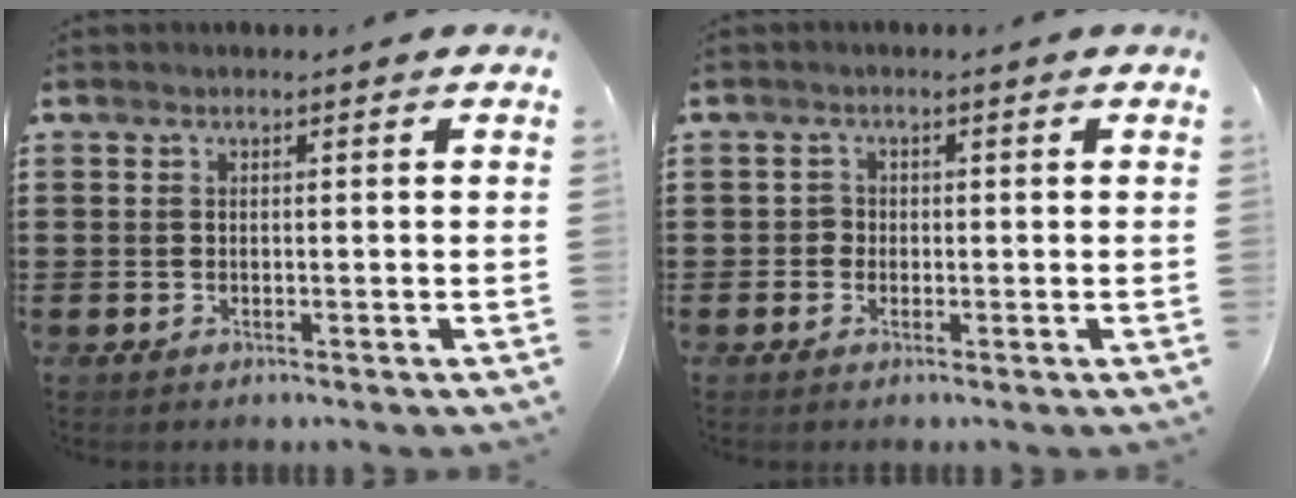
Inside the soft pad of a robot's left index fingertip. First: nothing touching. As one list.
[{"total": 1.2, "force": [-0.2, 1.1, 0.4], "torque": [-0.012, 0.004, -0.007]}]